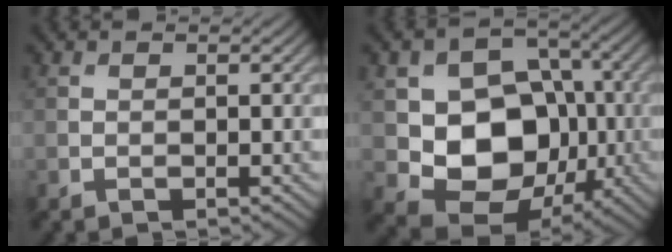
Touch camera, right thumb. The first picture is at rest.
{"total": 11.8, "force": [-1.2, 9.3, 7.3], "torque": [-0.132, -0.017, -0.024]}